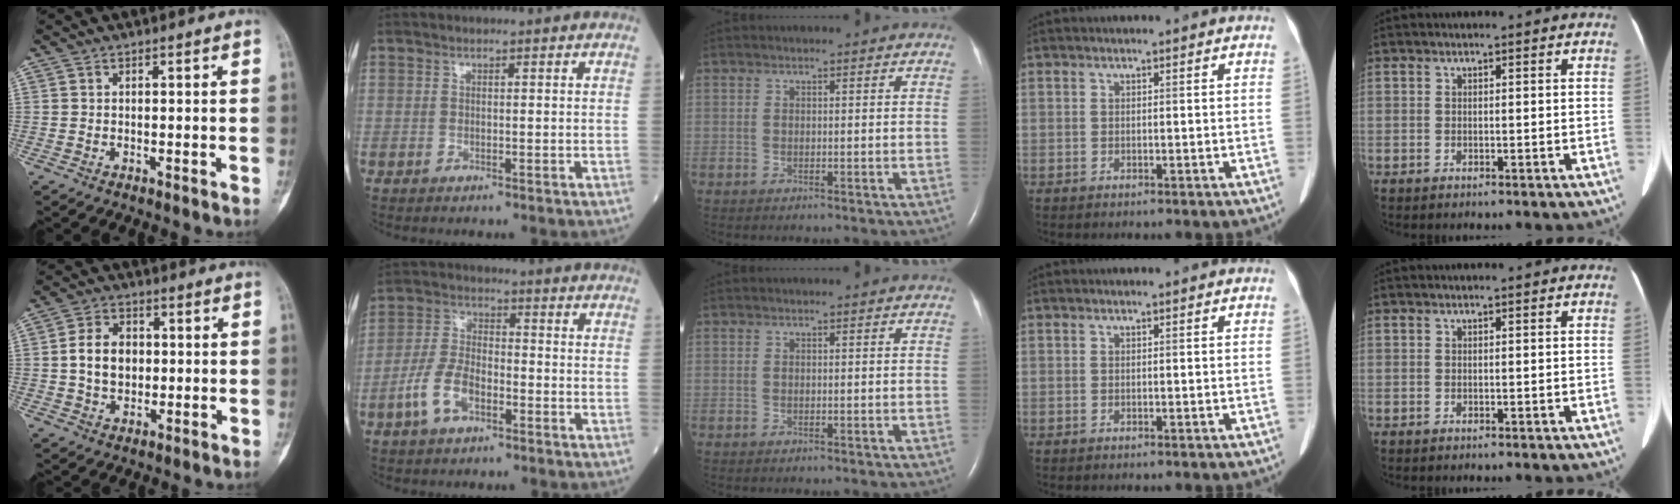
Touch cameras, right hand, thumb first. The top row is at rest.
{"thumb": {"total": 8.2, "force": [0.2, 6.1, 5.5], "torque": [-0.077, 0.008, 0.003]}, "index": {"total": 7.7, "force": [-3.4, 3.8, 5.8], "torque": [-0.129, 0.010, -0.069]}}